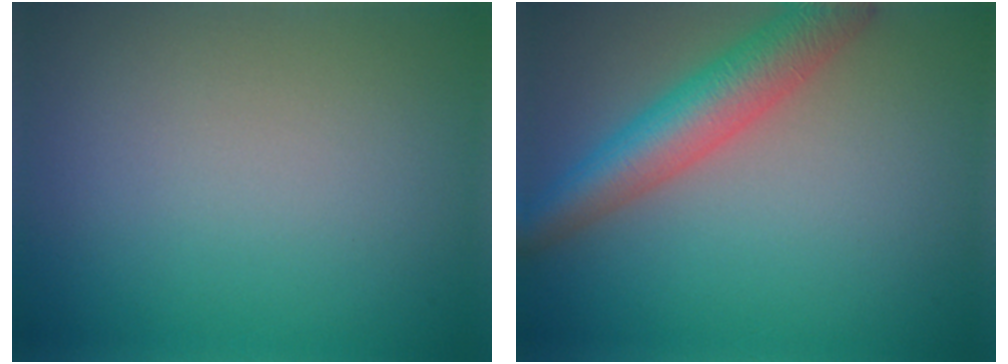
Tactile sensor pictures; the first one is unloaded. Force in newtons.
{"total": 5.7, "press": 5.7, "slide": 0.2}